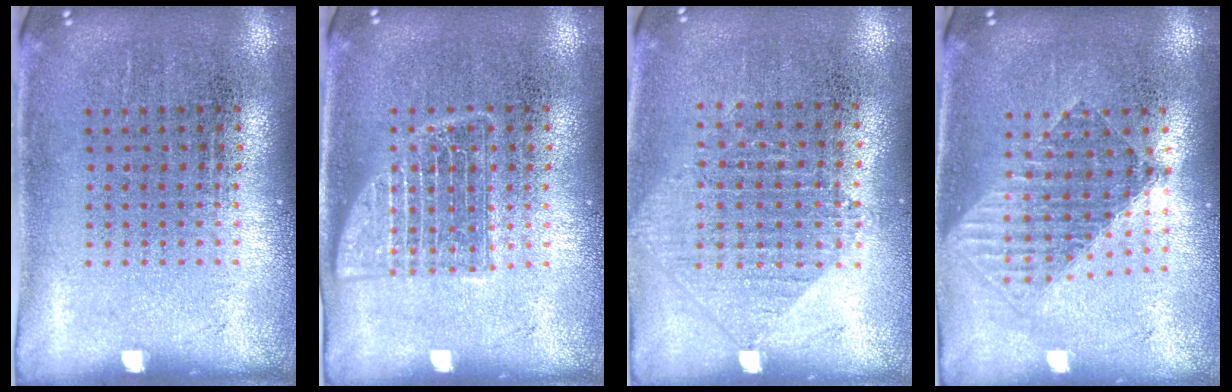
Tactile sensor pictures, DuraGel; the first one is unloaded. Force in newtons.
{"total": 2.5, "press": 2.5, "slide": 0.4}
{"total": 0.9, "press": 0.9, "slide": 0.2}
{"total": 1.5, "press": 1.3, "slide": 0.7}